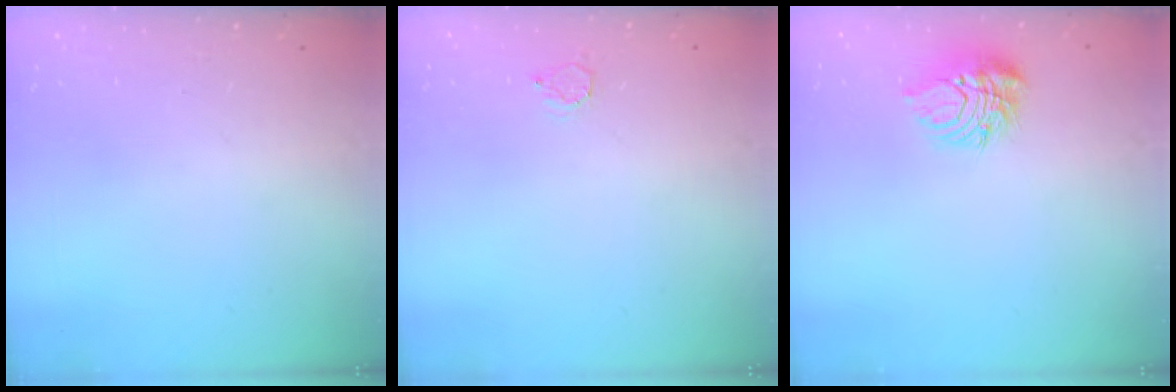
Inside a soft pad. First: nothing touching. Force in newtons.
{"total": 2.1, "press": 2.1, "slide": 0.2}
{"total": 9.1, "press": 9.1, "slide": 0.6}